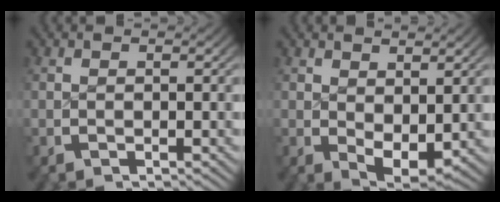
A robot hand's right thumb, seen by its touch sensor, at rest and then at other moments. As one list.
[{"total": 3.5, "force": [0.5, 2.2, 2.7], "torque": [-0.045, -0.021, 0.019]}]